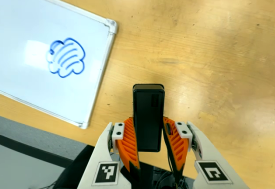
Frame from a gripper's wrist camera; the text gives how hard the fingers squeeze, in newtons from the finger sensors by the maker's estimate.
{"total": 5.8, "left": 4.2, "right": 7.4}